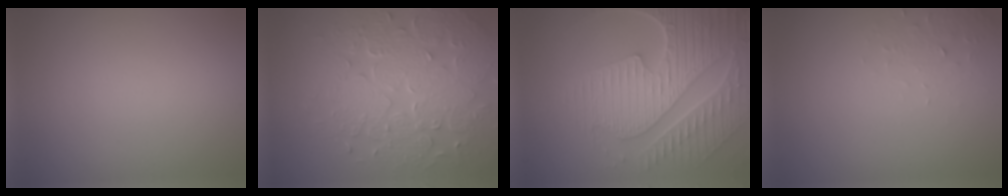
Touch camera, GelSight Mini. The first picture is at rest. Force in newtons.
{"total": 8.3, "press": 6.0, "slide": 5.8}
{"total": 8.2, "press": 6.1, "slide": 5.4}
{"total": 1.6, "press": 1.6, "slide": 0.4}